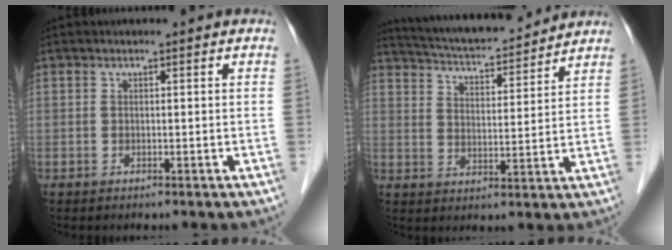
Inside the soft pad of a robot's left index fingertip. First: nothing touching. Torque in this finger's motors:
{"motor_torque": [-0.19, -0.63, 0.17, 0.08]}